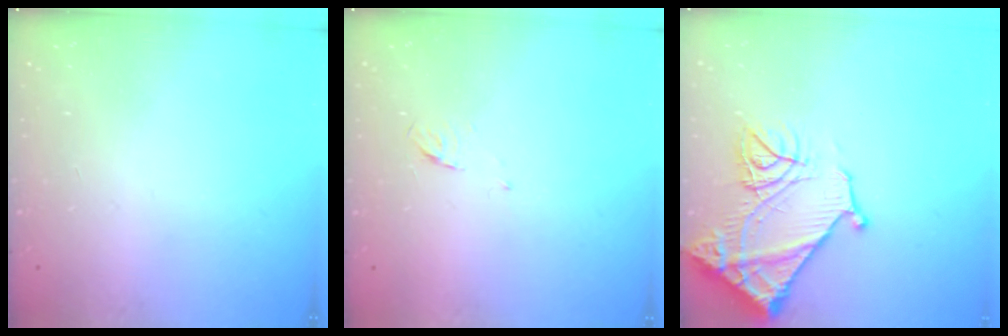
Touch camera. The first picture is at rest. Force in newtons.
{"total": 3.5, "press": 3.4, "slide": 0.8}
{"total": 15.8, "press": 15.7, "slide": 1.5}